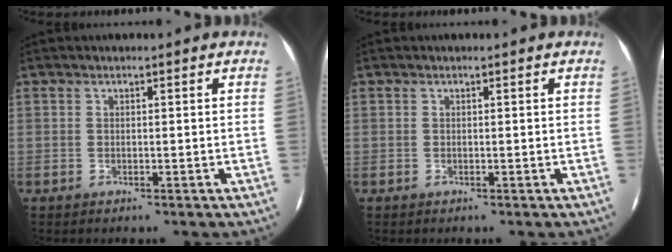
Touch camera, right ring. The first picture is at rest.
{"total": 0.0}